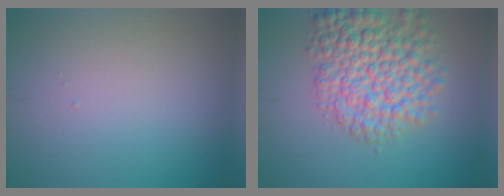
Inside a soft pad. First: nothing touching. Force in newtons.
{"total": 8.0, "press": 8.0, "slide": 0.3}